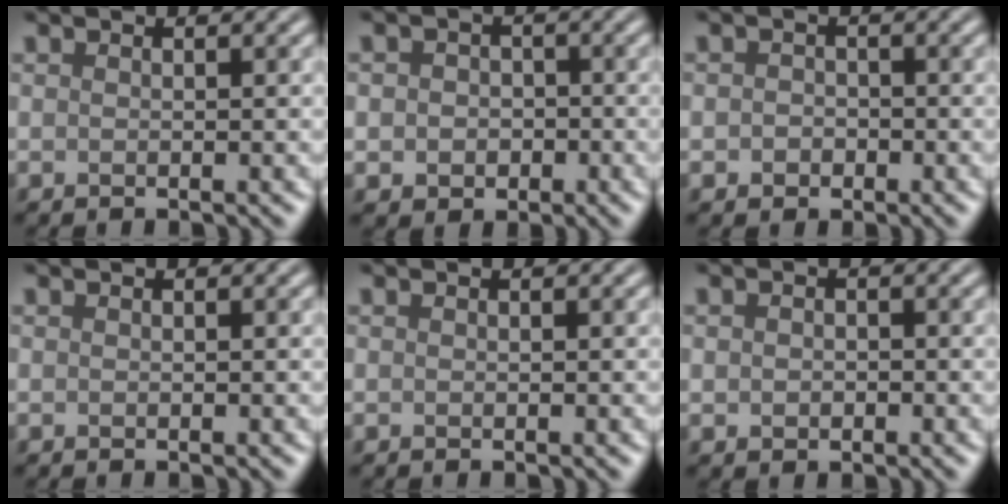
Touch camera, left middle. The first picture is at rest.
{"total": 2.8, "force": [-0.3, 2.5, 1.2], "torque": [-0.003, -0.006, -0.014]}
{"total": 1.3, "force": [-0.4, 1.1, 0.5], "torque": [-0.003, -0.002, -0.011]}
{"total": 0.0}
{"total": 0.0}
{"total": 1.1, "force": [-0.1, 0.9, 0.6], "torque": [-0.007, -0.004, -0.004]}